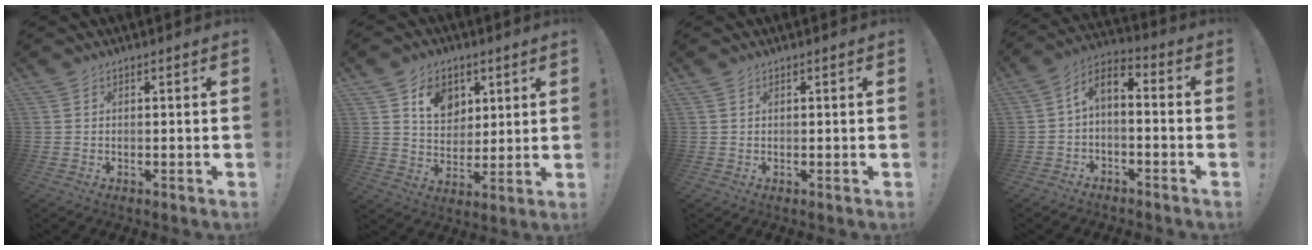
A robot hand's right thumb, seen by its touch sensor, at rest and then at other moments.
{"total": 10.3, "force": [5.1, 7.9, 4.2], "torque": [-0.052, -0.026, 0.097]}
{"total": 0.0}
{"total": 5.2, "force": [-1.8, 2.5, 4.2], "torque": [-0.085, 0.013, -0.032]}